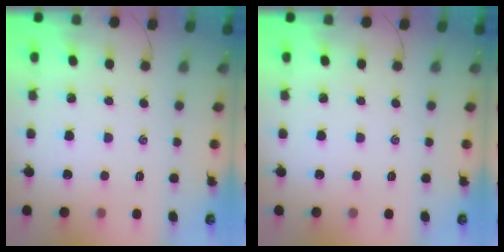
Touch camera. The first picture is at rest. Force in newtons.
{"total": 0.0}